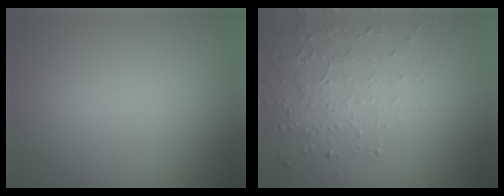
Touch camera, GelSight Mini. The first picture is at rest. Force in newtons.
{"total": 3.5, "press": 3.0, "slide": 1.7}